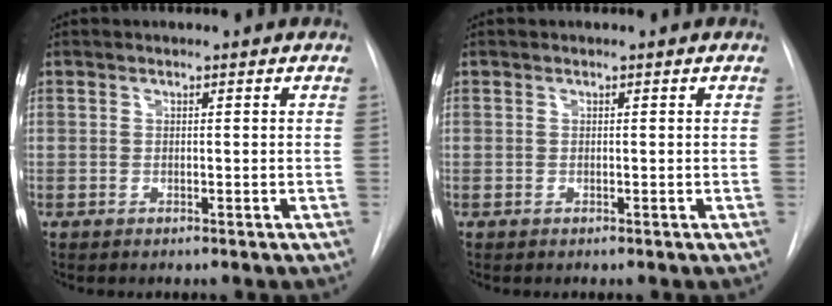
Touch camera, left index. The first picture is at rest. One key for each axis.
{"total": 0.0}